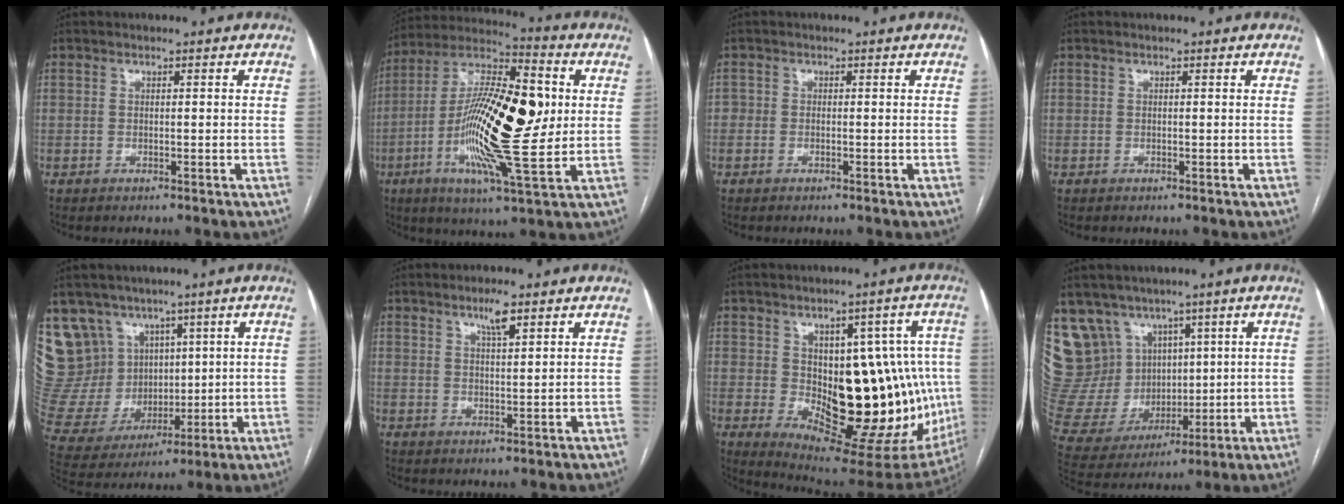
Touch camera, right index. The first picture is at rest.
{"total": 22.8, "force": [-0.1, 5.0, 22.2], "torque": [-0.422, 0.012, -0.008]}
{"total": 0.9, "force": [-0.2, 0.8, 0.4], "torque": [-0.001, 0.006, -0.004]}
{"total": 0.0}
{"total": 16.5, "force": [9.5, 12.5, 5.0], "torque": [-0.118, 0.060, 0.211]}
{"total": 3.4, "force": [2.4, 0.4, 2.3], "torque": [-0.040, -0.002, 0.041]}
{"total": 21.1, "force": [-0.7, 9.5, 18.8], "torque": [-0.214, 0.016, 0.017]}
{"total": 18.1, "force": [9.9, 13.8, 6.3], "torque": [-0.157, 0.064, 0.218]}